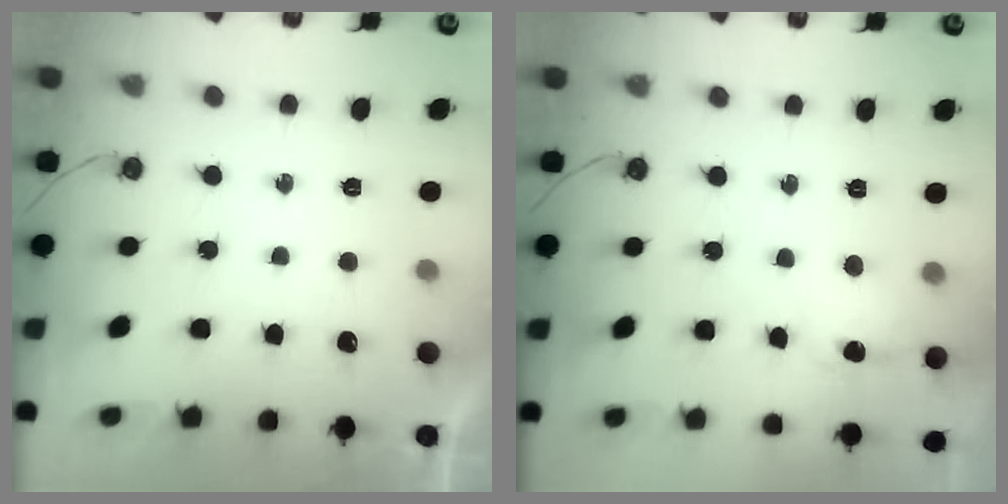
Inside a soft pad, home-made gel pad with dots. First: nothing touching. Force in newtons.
{"total": 7.5, "press": 7.5, "slide": 0.7}